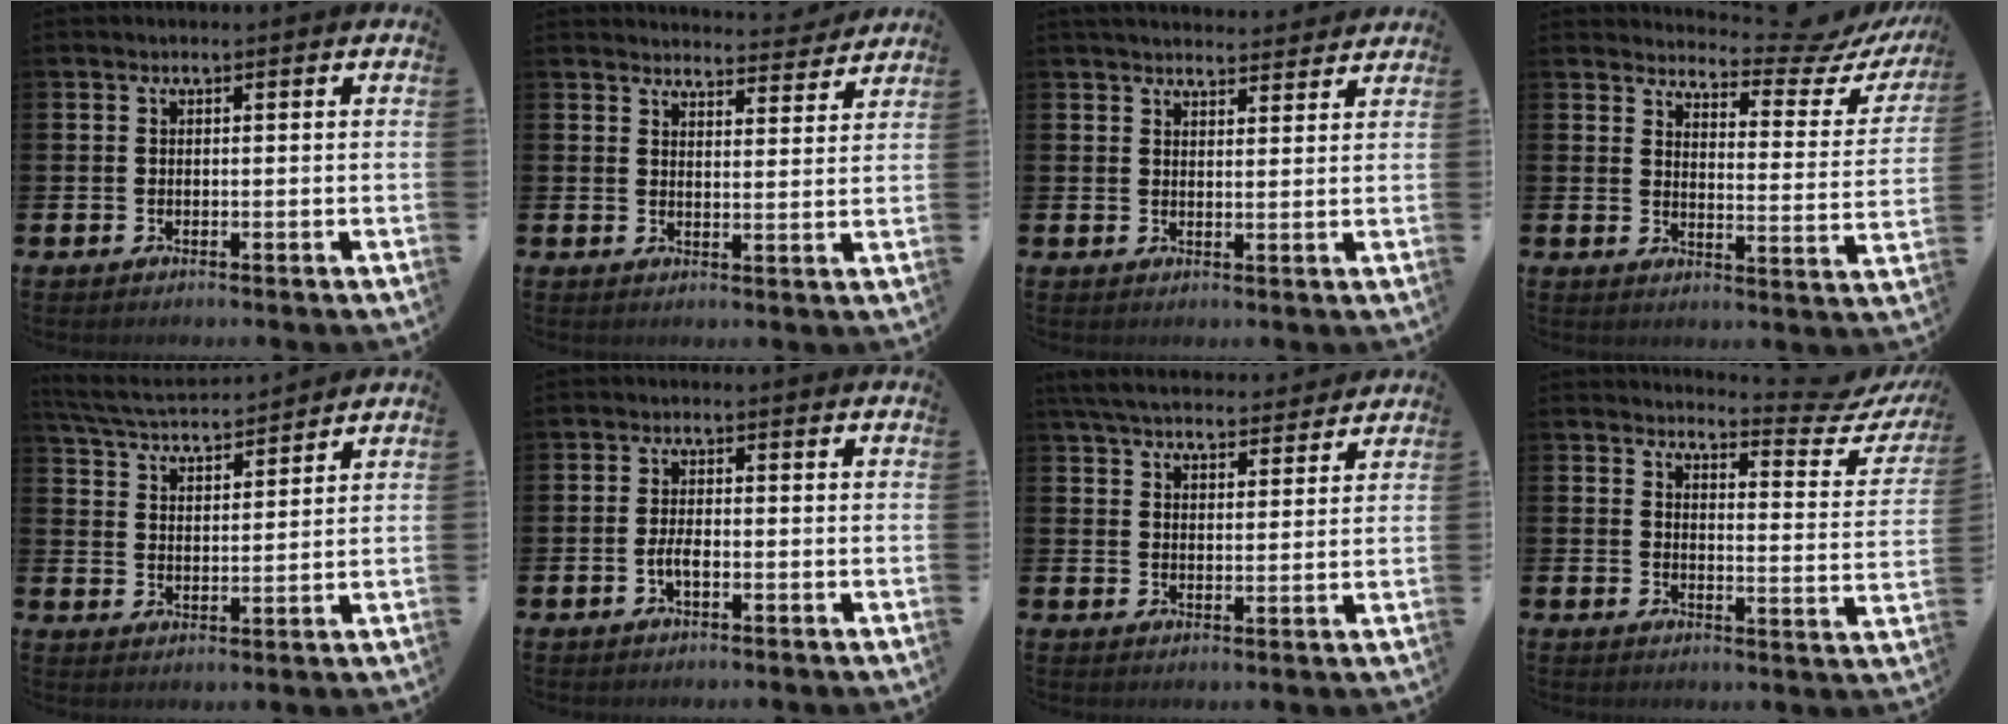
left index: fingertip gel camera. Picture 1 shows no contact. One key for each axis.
{"total": 4.3, "fx": 4.2, "fy": 0.4, "fz": 0.0, "tx": -0.002, "ty": -0.032, "tz": 0.074}
{"total": 3.6, "fx": 3.6, "fy": 0.6, "fz": 0.3, "tx": -0.012, "ty": -0.017, "tz": 0.066}
{"total": 5.6, "fx": 5.3, "fy": 0.9, "fz": 1.6, "tx": -0.038, "ty": -0.045, "tz": 0.084}
{"total": 5.2, "fx": 5.1, "fy": 0.6, "fz": 1.0, "tx": -0.045, "ty": -0.032, "tz": 0.089}
{"total": 2.2, "fx": -0.7, "fy": 0.8, "fz": 1.9, "tx": -0.035, "ty": 0.002, "tz": -0.015}
{"total": 5.9, "fx": 5.7, "fy": 1.1, "fz": 1.1, "tx": -0.040, "ty": -0.034, "tz": 0.101}
{"total": 4.5, "fx": 4.3, "fy": 0.4, "fz": 1.5, "tx": -0.020, "ty": -0.040, "tz": 0.063}